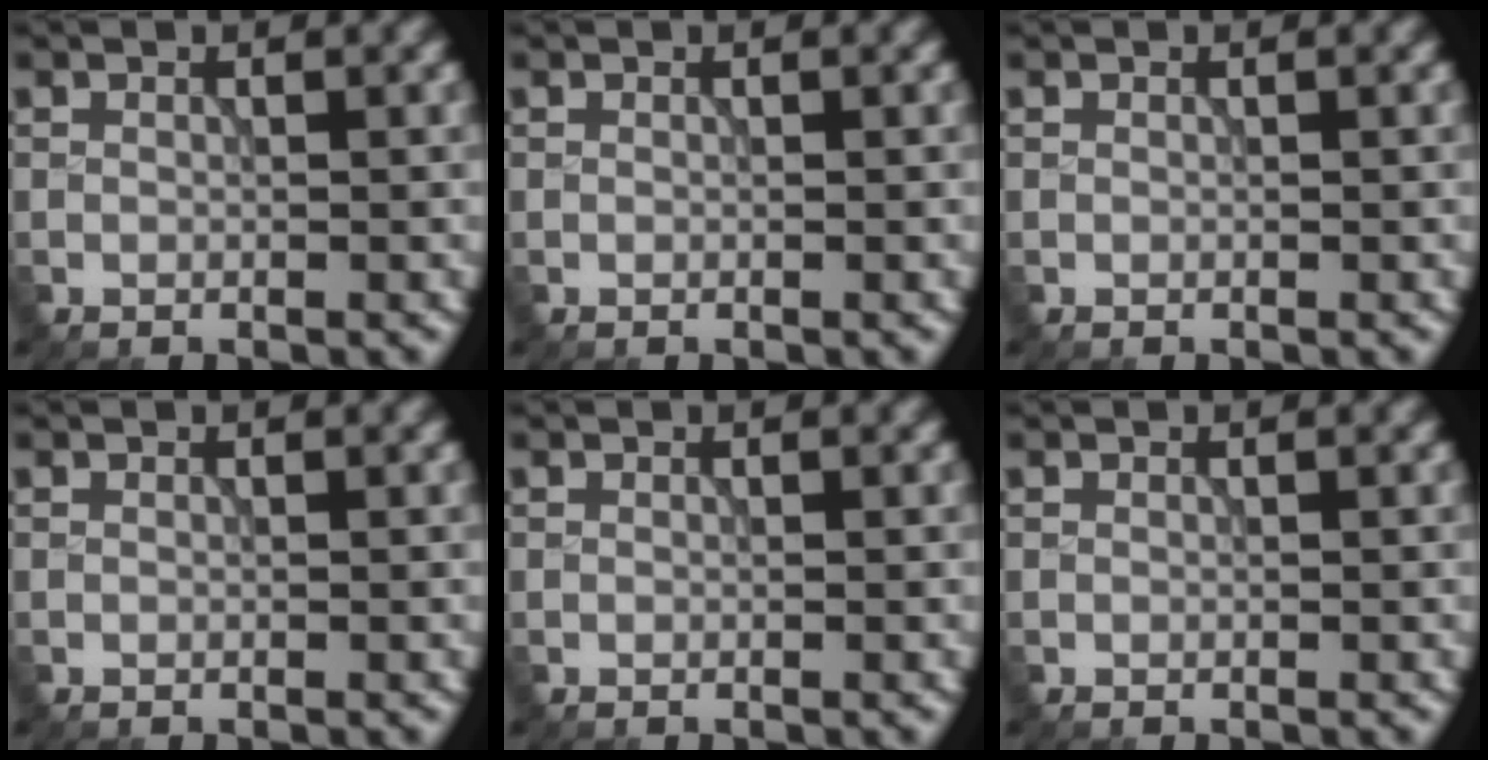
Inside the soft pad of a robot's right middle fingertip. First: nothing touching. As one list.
[{"total": 0.0}, {"total": 0.0}, {"total": 0.0}, {"total": 0.0}, {"total": 0.0}]